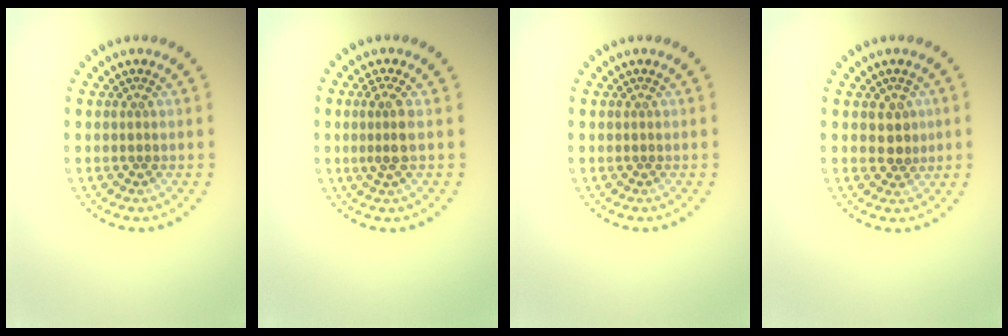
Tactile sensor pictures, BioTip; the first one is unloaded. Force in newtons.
{"total": 2.0, "press": 1.7, "slide": 1.1}
{"total": 0.0}
{"total": 1.9, "press": 1.7, "slide": 0.8}